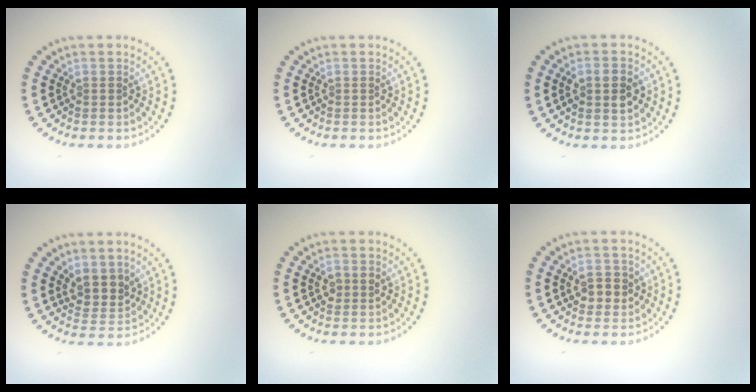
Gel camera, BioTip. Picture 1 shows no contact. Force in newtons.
{"total": 0.0}
{"total": 2.7, "press": 2.7, "slide": 0.2}
{"total": 2.6, "press": 2.2, "slide": 1.4}
{"total": 1.5, "press": 1.5, "slide": 0.1}
{"total": 2.4, "press": 2.3, "slide": 0.5}